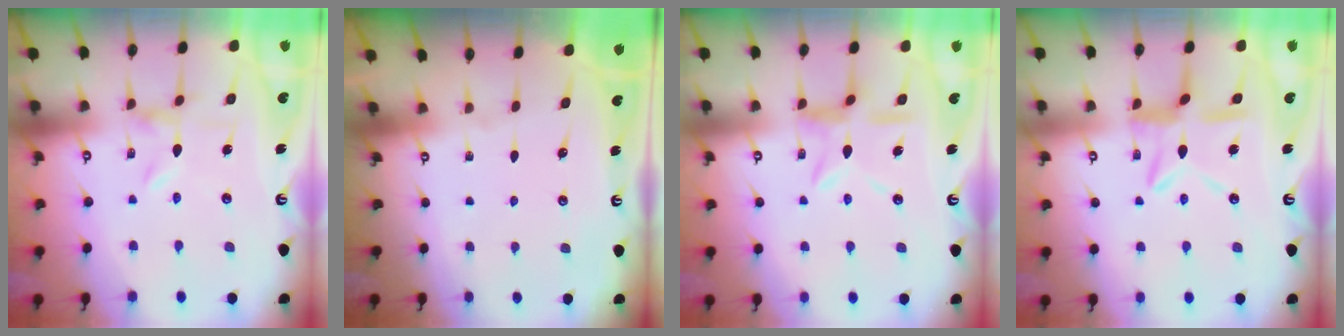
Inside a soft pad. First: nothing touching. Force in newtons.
{"total": 0.0}
{"total": 8.7, "press": 8.7, "slide": 0.6}
{"total": 11.0, "press": 10.9, "slide": 1.0}